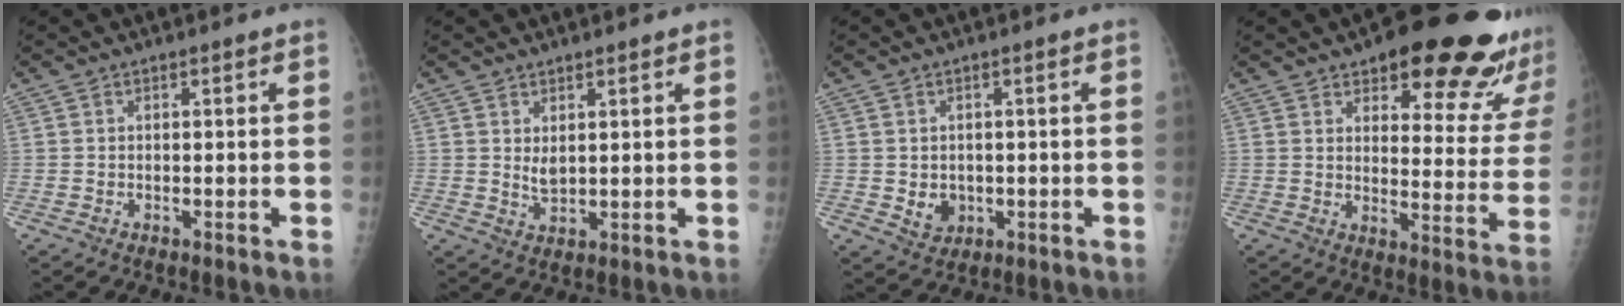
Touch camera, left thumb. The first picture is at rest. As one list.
[{"total": 3.5, "force": [1.7, 1.5, 2.6], "torque": [-0.040, -0.018, 0.034]}, {"total": 3.7, "force": [-0.4, 3.2, 1.9], "torque": [-0.017, -0.002, 0.007]}, {"total": 21.4, "force": [15.7, 6.9, 12.7], "torque": [-0.116, -0.085, 0.195]}]